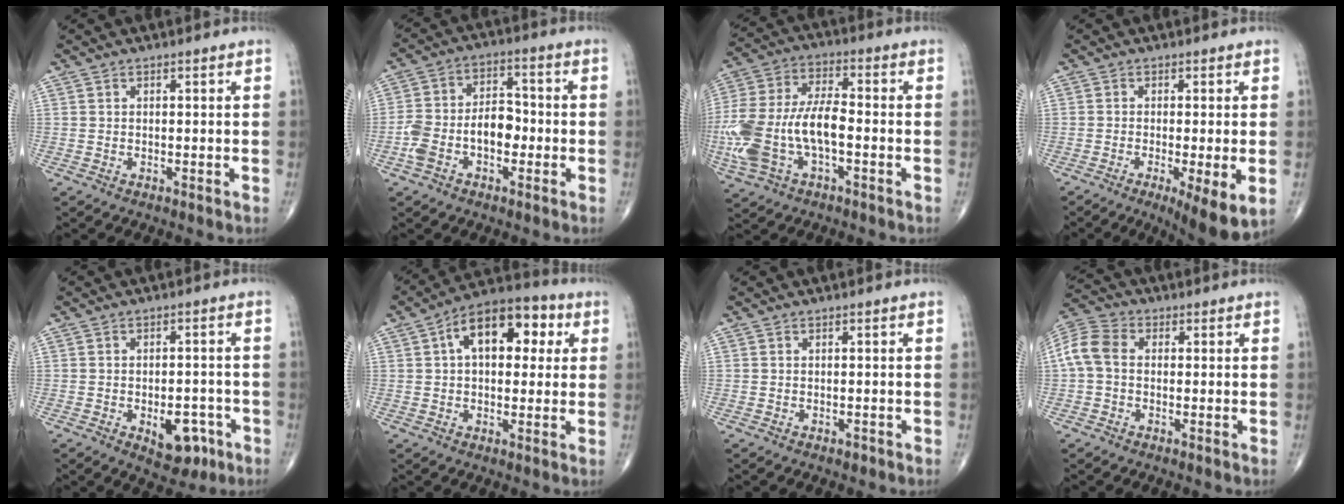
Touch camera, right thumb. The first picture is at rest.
{"total": 10.3, "force": [-2.7, 6.2, 7.7], "torque": [-0.140, 0.042, -0.054]}
{"total": 17.9, "force": [-4.0, 8.8, 15.1], "torque": [-0.341, 0.024, -0.072]}
{"total": 8.6, "force": [-2.8, 1.7, 7.9], "torque": [-0.121, -0.021, -0.044]}
{"total": 7.8, "force": [-3.2, 4.4, 5.6], "torque": [-0.052, 0.017, -0.035]}
{"total": 14.1, "force": [3.8, 8.1, 10.9], "torque": [-0.139, 0.023, 0.049]}
{"total": 0.6, "force": [-0.4, 0.3, 0.3], "torque": [-0.002, 0.000, -0.006]}
{"total": 7.4, "force": [0.1, 5.3, 5.1], "torque": [-0.107, 0.022, -0.009]}